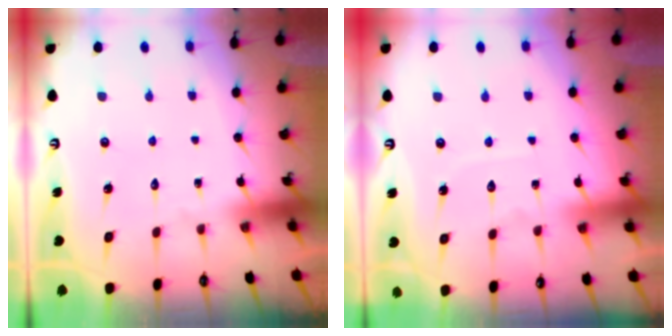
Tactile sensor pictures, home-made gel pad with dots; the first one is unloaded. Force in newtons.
{"total": 5.5, "press": 5.4, "slide": 0.5}